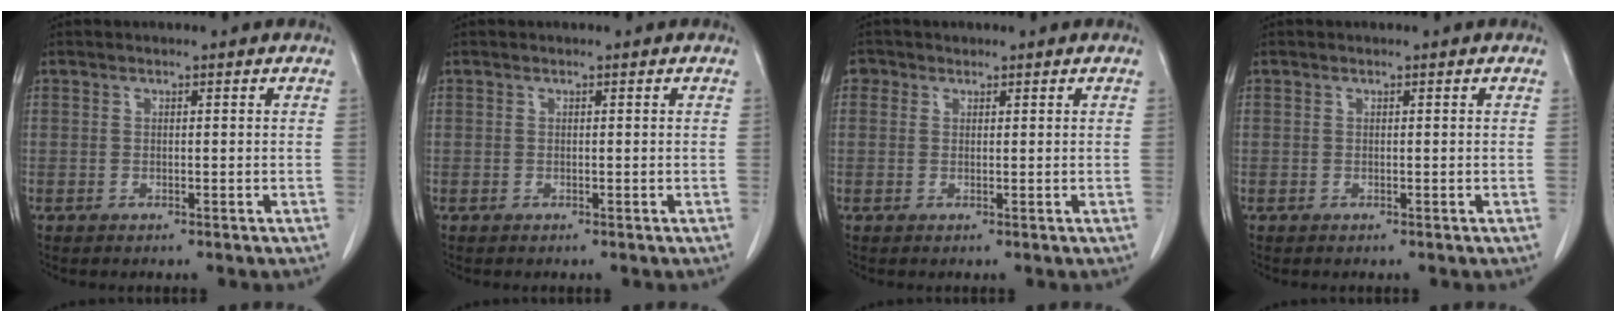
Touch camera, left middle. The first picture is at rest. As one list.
[{"total": 0.0}, {"total": 1.4, "force": [0.7, 1.2, 0.1], "torque": [0.006, 0.005, 0.007]}, {"total": 0.0}]